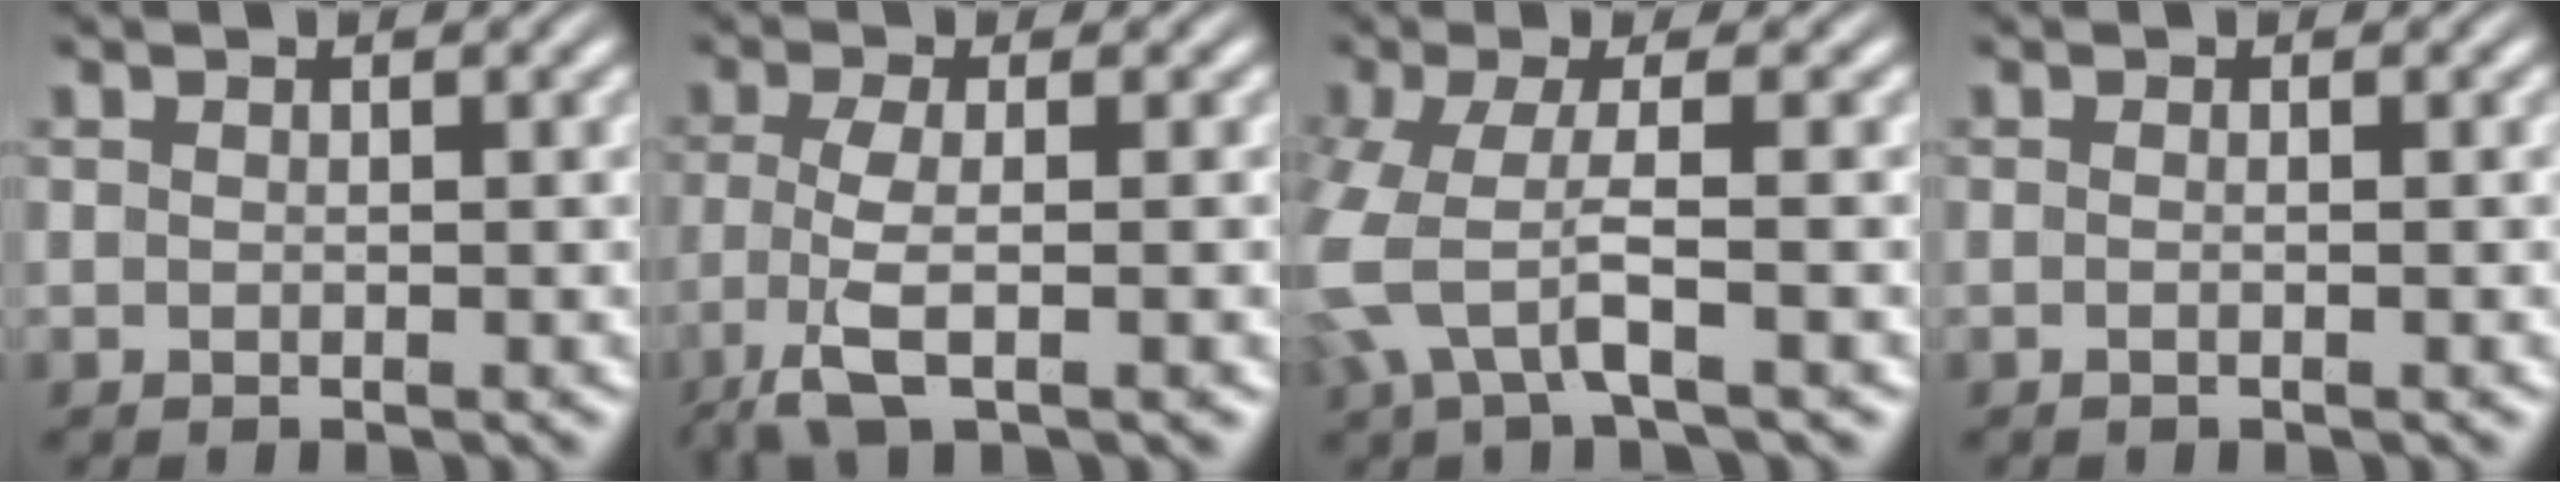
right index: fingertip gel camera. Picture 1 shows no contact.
{"total": 4.5, "force": [-2.0, 1.1, 3.9], "torque": [-0.094, -0.019, -0.022]}
{"total": 5.5, "force": [-0.7, 3.0, 4.6], "torque": [-0.133, -0.024, -0.004]}
{"total": 0.6, "force": [-0.5, -0.1, 0.4], "torque": [-0.008, 0.000, -0.011]}